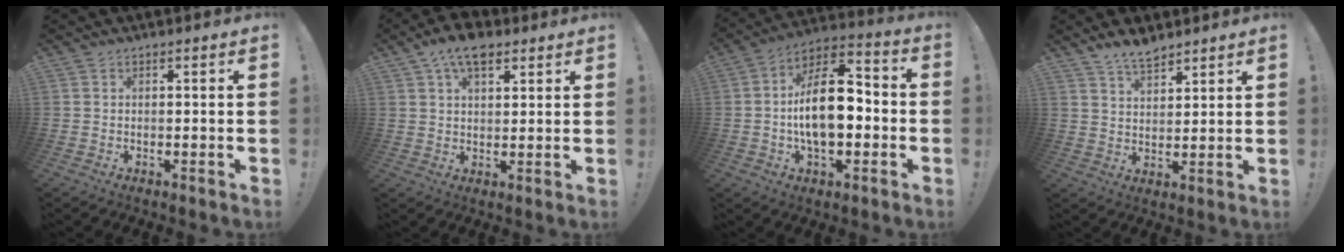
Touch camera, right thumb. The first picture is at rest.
{"total": 8.6, "force": [5.1, 4.4, 5.3], "torque": [-0.088, -0.014, 0.094]}
{"total": 17.4, "force": [-2.6, 9.3, 14.5], "torque": [-0.264, 0.018, -0.048]}
{"total": 6.4, "force": [5.3, 2.5, 2.5], "torque": [-0.047, -0.029, 0.098]}